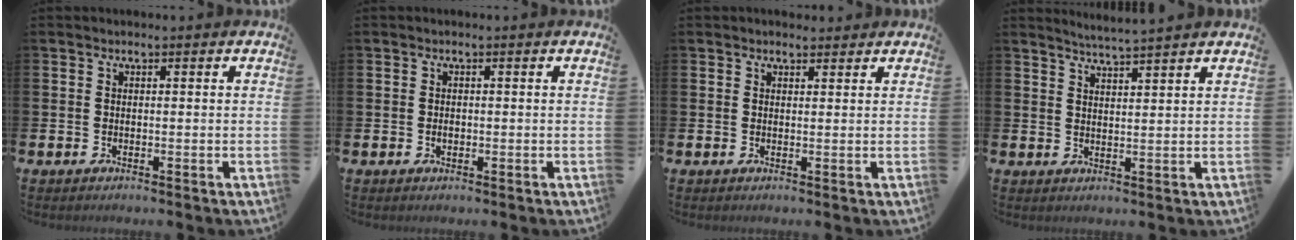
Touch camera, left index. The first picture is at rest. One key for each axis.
{"total": 0.8, "fx": 0.0, "fy": 0.6, "fz": 0.5, "tx": -0.008, "ty": 0.004, "tz": -0.002}
{"total": 1.6, "fx": 1.5, "fy": 0.6, "fz": 0.2, "tx": 0.004, "ty": 0.000, "tz": 0.027}
{"total": 3.8, "fx": 3.7, "fy": -0.8, "fz": 0.1, "tx": -0.014, "ty": -0.018, "tz": 0.067}